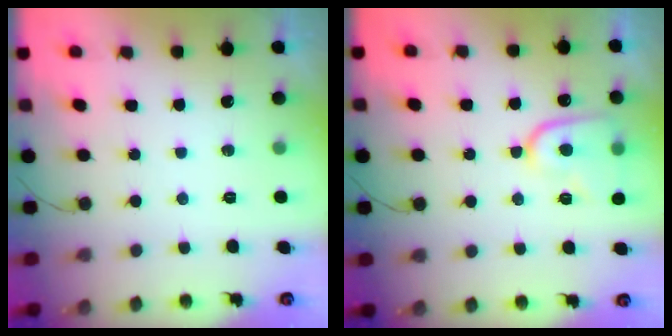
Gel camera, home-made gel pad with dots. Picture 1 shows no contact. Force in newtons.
{"total": 11.3, "press": 11.2, "slide": 1.1}